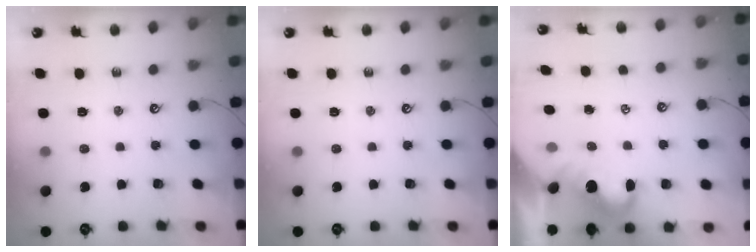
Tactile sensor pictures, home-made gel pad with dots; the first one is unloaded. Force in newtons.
{"total": 0.0}
{"total": 1.9, "press": 1.7, "slide": 0.7}